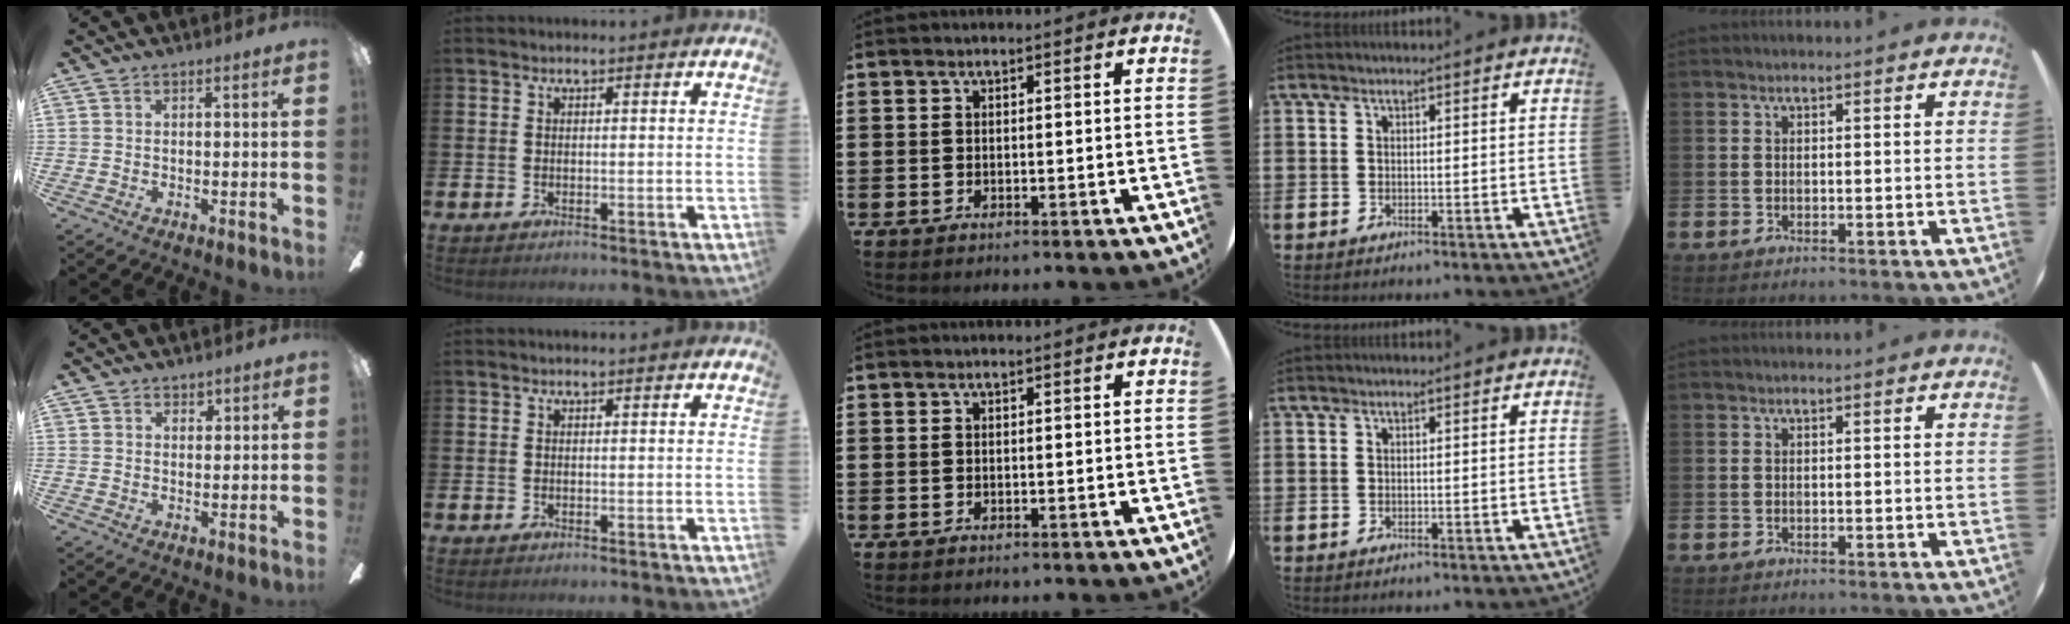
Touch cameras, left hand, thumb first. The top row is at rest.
{"thumb": {"total": 2.5, "force": [2.0, 1.4, 0.1], "torque": [0.000, -0.009, 0.039]}}